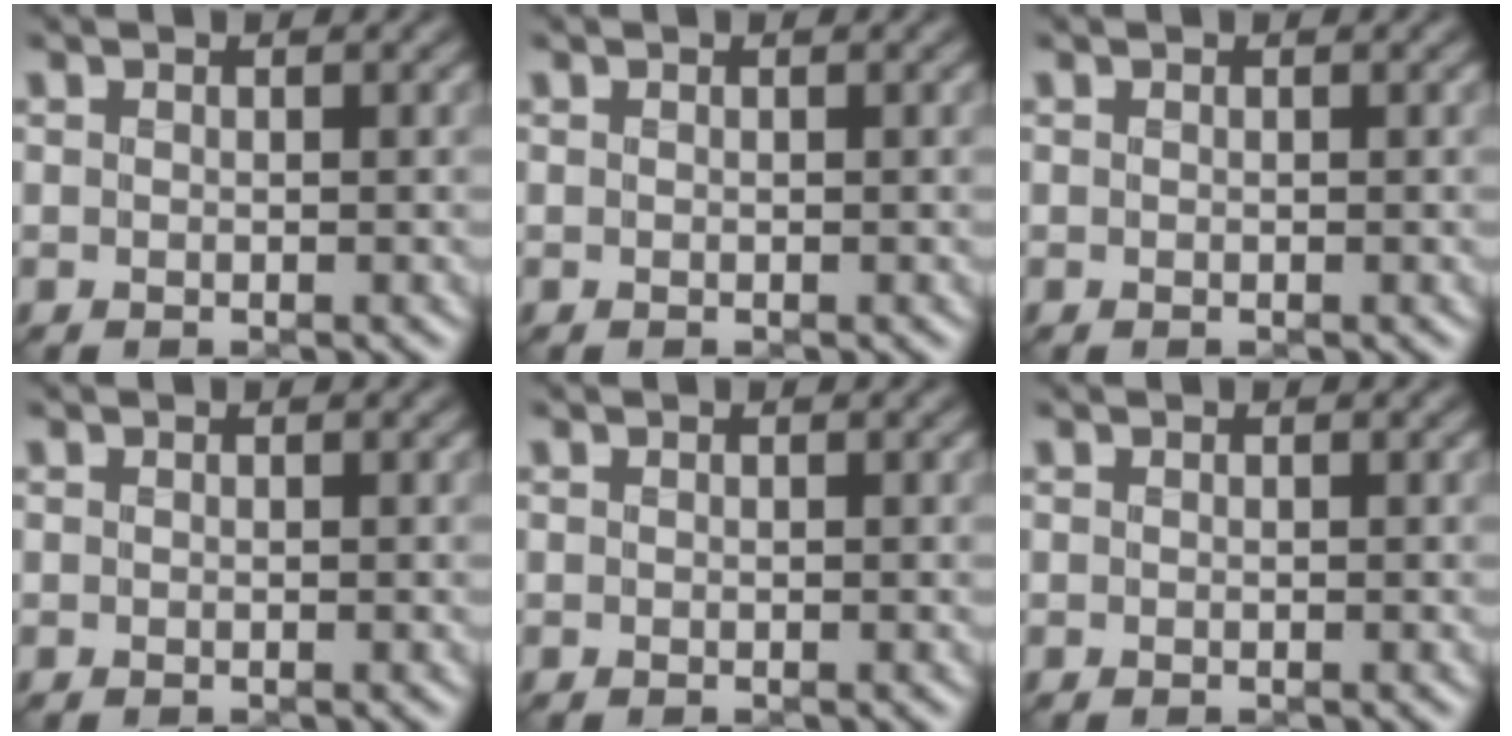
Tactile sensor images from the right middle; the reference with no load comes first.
{"total": 0.0}
{"total": 0.0}
{"total": 0.0}
{"total": 0.0}
{"total": 0.0}